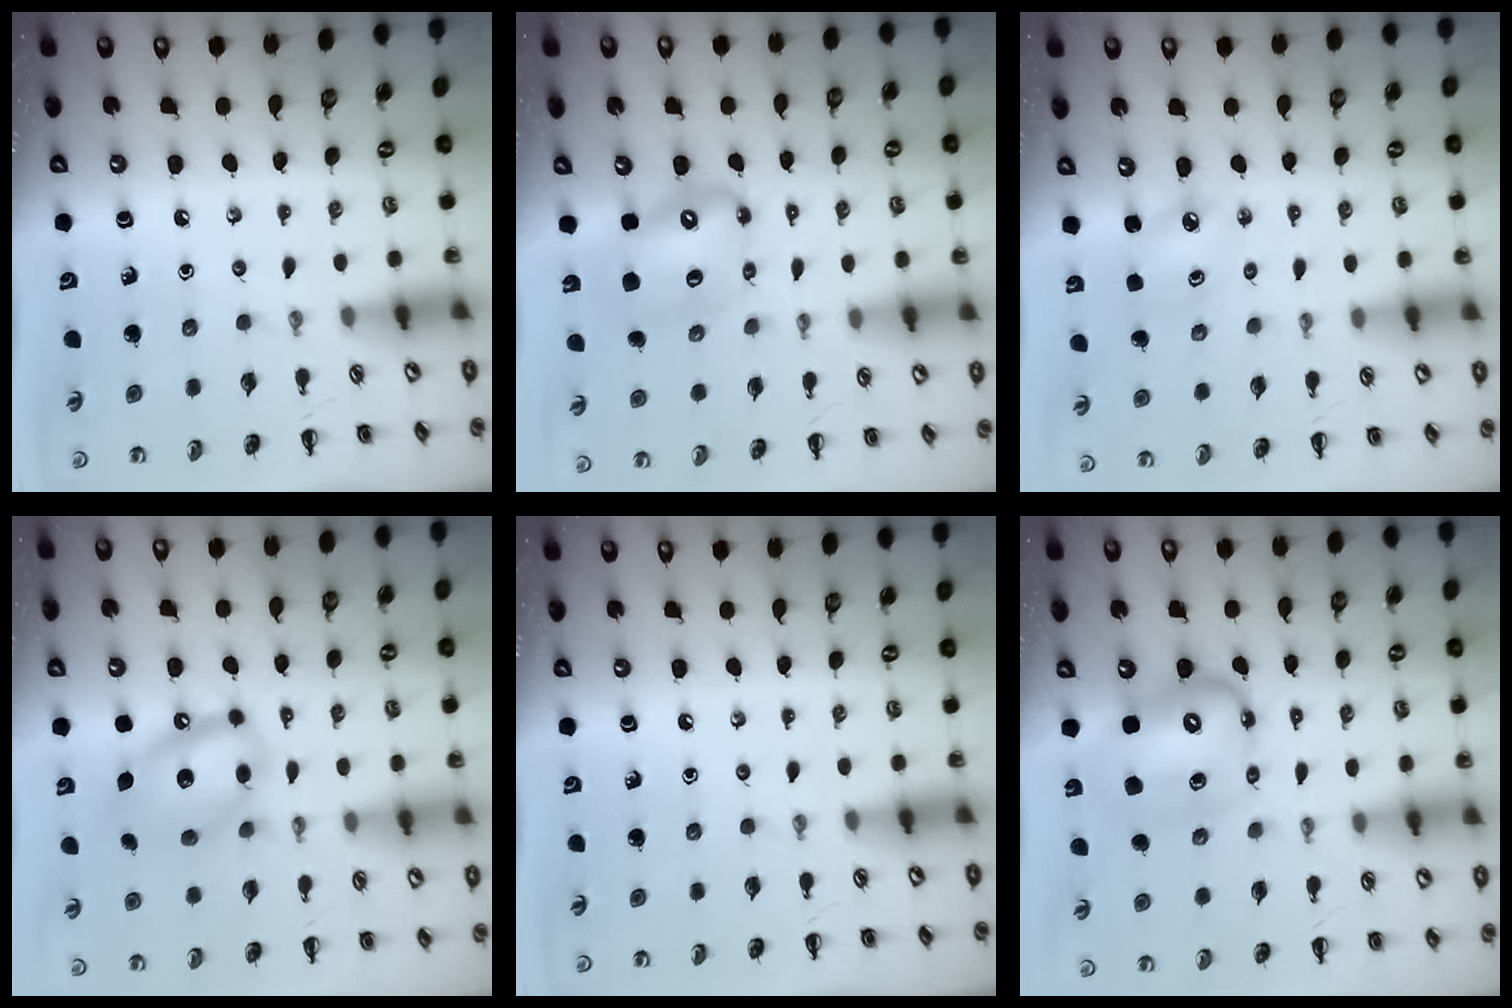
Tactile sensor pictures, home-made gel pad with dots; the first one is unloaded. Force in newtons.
{"total": 13.1, "press": 12.6, "slide": 3.6}
{"total": 4.0, "press": 3.9, "slide": 0.8}
{"total": 14.4, "press": 14.1, "slide": 2.8}
{"total": 0.0}
{"total": 11.7, "press": 11.2, "slide": 3.1}